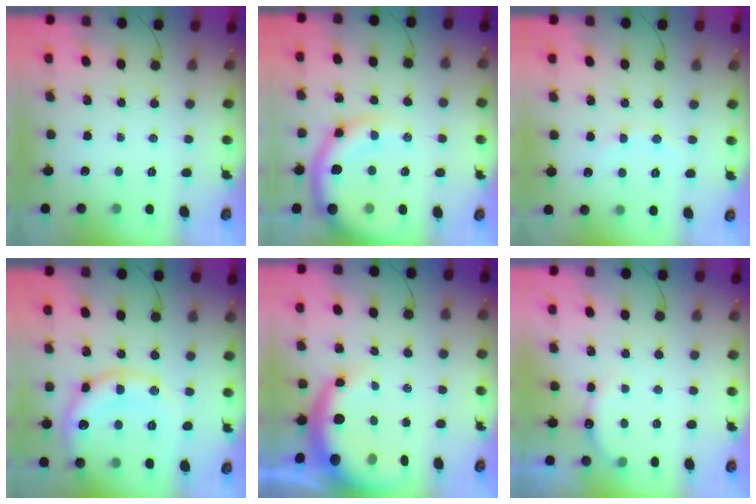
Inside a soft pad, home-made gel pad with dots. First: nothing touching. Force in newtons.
{"total": 10.7, "press": 10.3, "slide": 3.0}
{"total": 4.9, "press": 4.8, "slide": 1.0}
{"total": 15.3, "press": 15.2, "slide": 1.5}
{"total": 9.0, "press": 8.7, "slide": 2.1}
{"total": 4.9, "press": 4.8, "slide": 0.9}